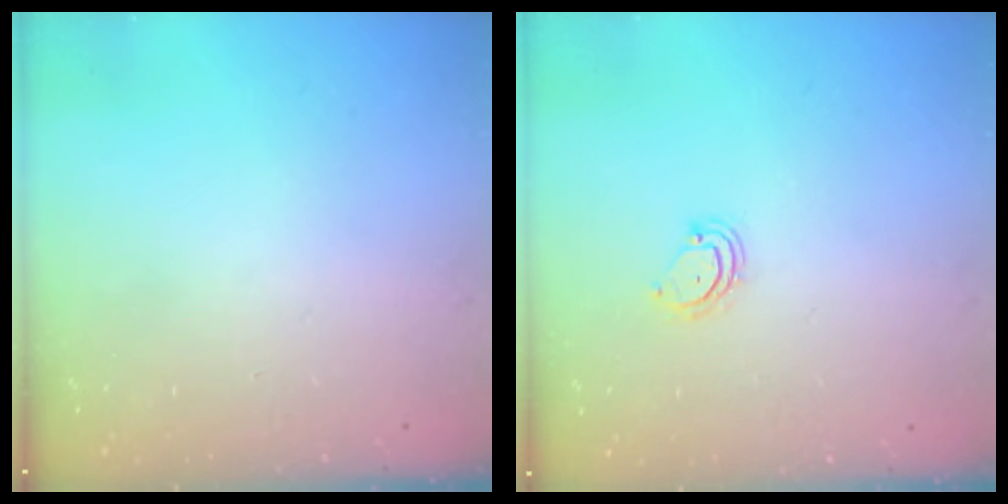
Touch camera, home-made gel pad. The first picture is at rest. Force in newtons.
{"total": 4.2, "press": 4.1, "slide": 0.5}